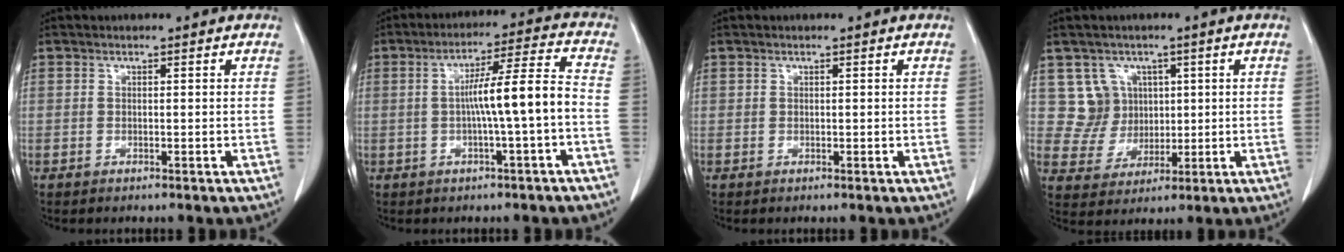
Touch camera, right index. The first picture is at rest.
{"total": 8.8, "force": [-1.4, -0.6, 8.7], "torque": [-0.145, 0.018, -0.022]}
{"total": 0.0}
{"total": 6.3, "force": [2.2, 5.9, 0.0], "torque": [0.001, 0.018, 0.049]}